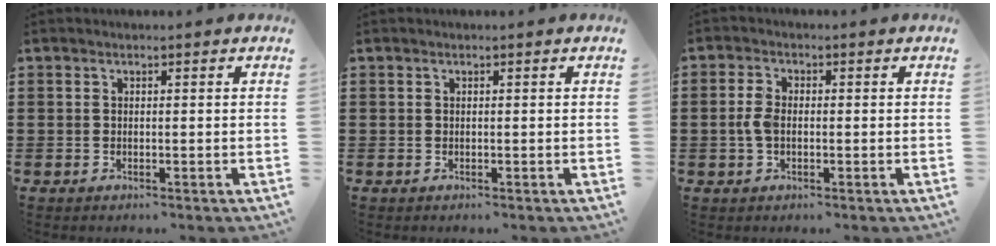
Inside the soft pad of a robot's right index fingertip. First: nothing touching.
{"total": 0.0}
{"total": 3.3, "force": [-0.3, 1.9, 2.7], "torque": [-0.067, 0.000, -0.010]}